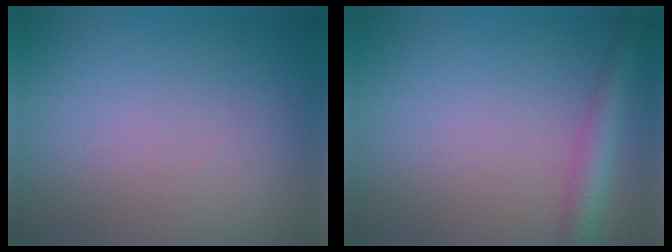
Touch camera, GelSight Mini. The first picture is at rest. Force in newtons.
{"total": 3.2, "press": 3.2, "slide": 0.1}